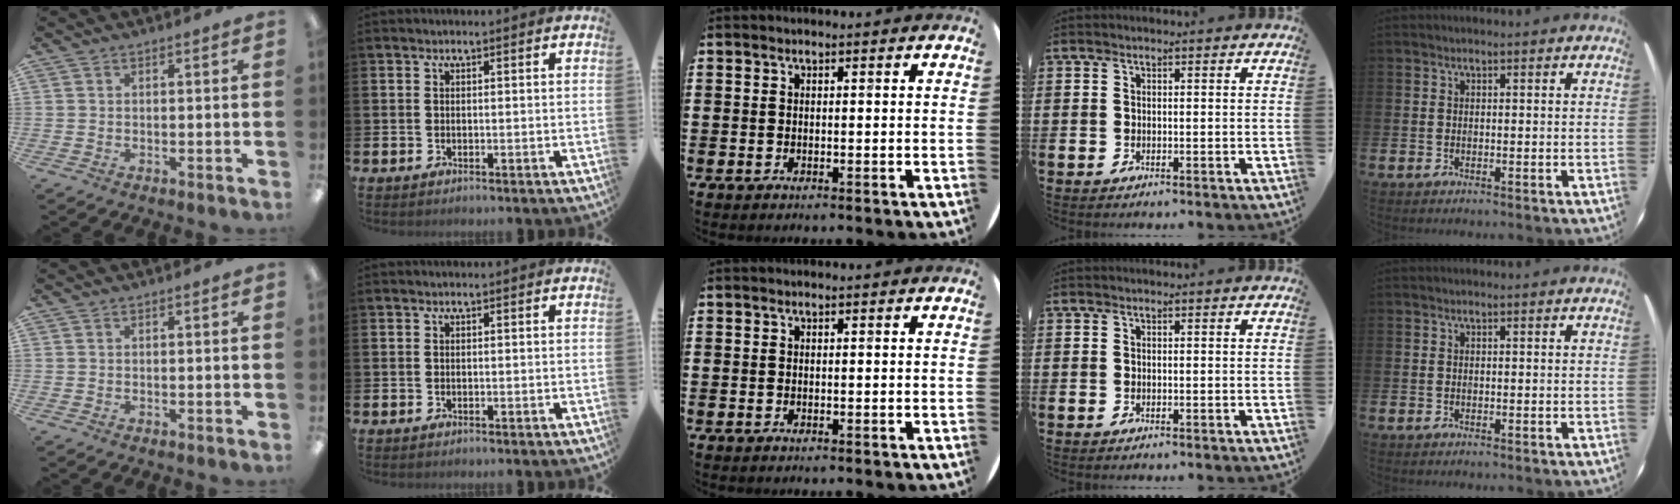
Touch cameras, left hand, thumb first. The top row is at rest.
{}